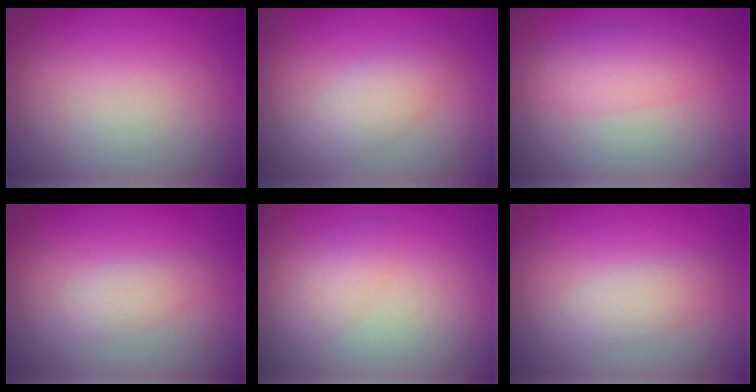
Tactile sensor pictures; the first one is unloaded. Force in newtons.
{"total": 2.5, "press": 2.5, "slide": 0.2}
{"total": 3.7, "press": 3.7, "slide": 0.1}
{"total": 1.7, "press": 1.7, "slide": 0.1}
{"total": 1.5, "press": 1.5, "slide": 0.1}
{"total": 2.1, "press": 2.1, "slide": 0.1}